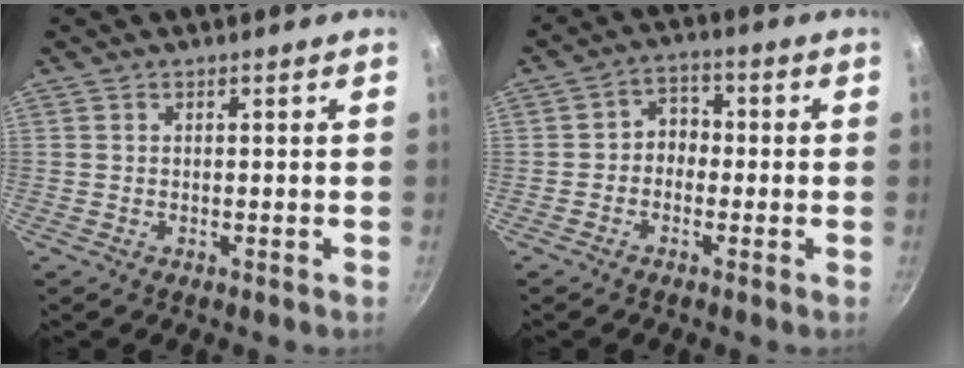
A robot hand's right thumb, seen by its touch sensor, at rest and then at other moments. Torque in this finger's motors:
{"motor_torque": [-0.50, -0.11, 0.01, 0.16, 0.04]}